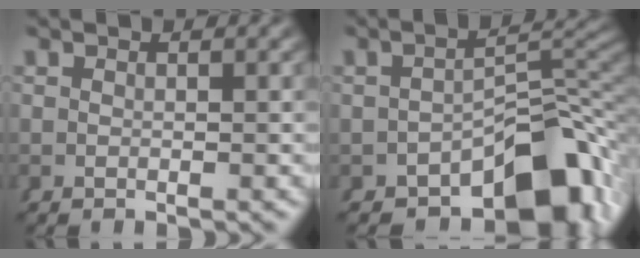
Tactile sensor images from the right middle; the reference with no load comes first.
{"total": 9.4, "force": [-5.8, 3.8, 6.3], "torque": [-0.049, -0.004, -0.081]}